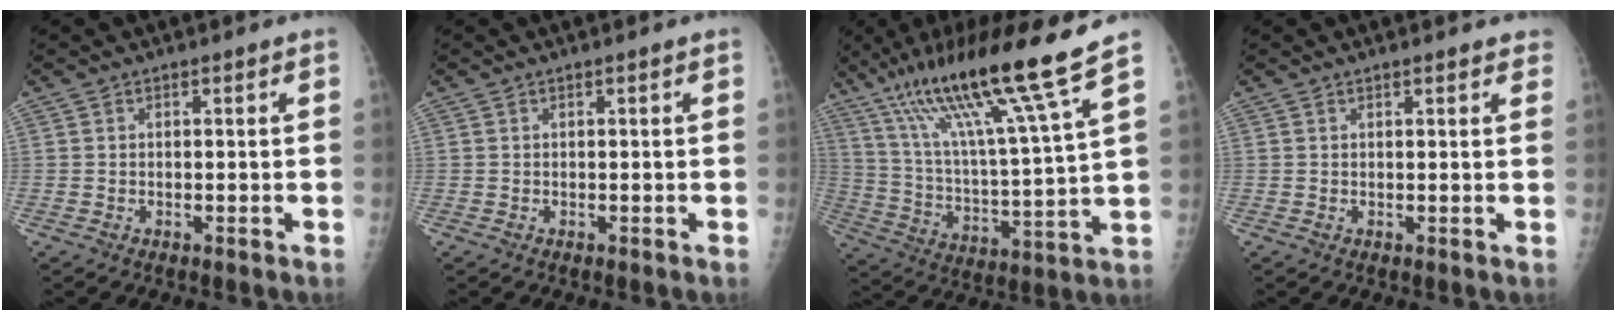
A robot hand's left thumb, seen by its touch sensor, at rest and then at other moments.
{"total": 0.0}
{"total": 20.4, "force": [14.0, 0.1, 14.8], "torque": [-0.243, -0.055, 0.249]}
{"total": 2.5, "force": [2.0, 0.8, 1.3], "torque": [0.002, 0.002, 0.019]}